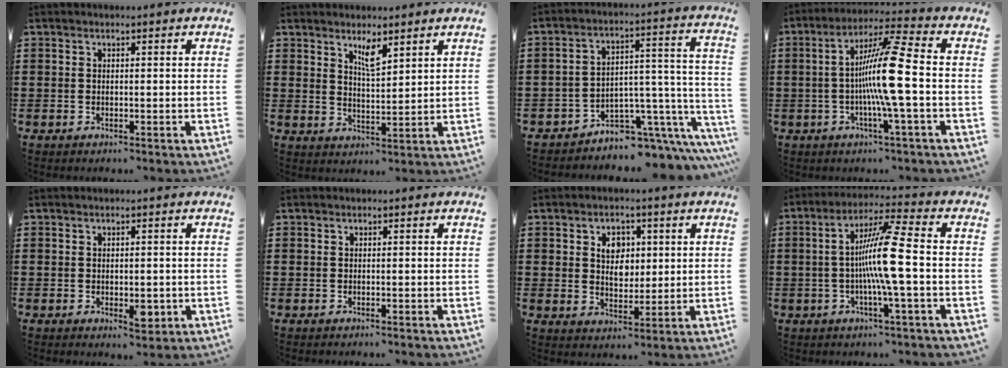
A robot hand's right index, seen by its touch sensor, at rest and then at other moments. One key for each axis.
{"total": 3.6, "fx": 2.6, "fy": 0.8, "fz": 2.4, "tx": -0.045, "ty": 0.001, "tz": 0.044}
{"total": 5.9, "fx": -4.5, "fy": 2.9, "fz": 2.4, "tx": -0.044, "ty": -0.004, "tz": -0.081}
{"total": 11.2, "fx": -1.4, "fy": -0.4, "fz": 11.1, "tx": -0.224, "ty": -0.013, "tz": -0.042}
{"total": 3.1, "fx": -0.9, "fy": 1.5, "fz": 2.5, "tx": -0.043, "ty": 0.003, "tz": -0.014}
{"total": 0.0}
{"total": 4.7, "fx": 1.4, "fy": 3.4, "fz": 2.9, "tx": -0.053, "ty": 0.009, "tz": 0.018}
{"total": 10.3, "fx": -1.1, "fy": -0.2, "fz": 10.2, "tx": -0.201, "ty": -0.009, "tz": -0.033}